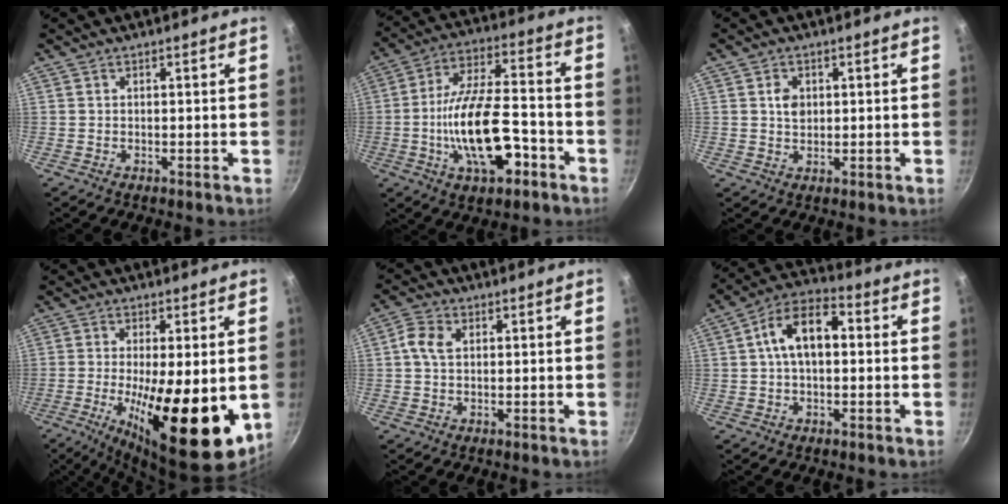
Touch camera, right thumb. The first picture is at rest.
{"total": 17.5, "force": [-5.2, 7.6, 14.8], "torque": [-0.260, 0.036, -0.087]}
{"total": 3.1, "force": [0.7, 2.4, 1.9], "torque": [-0.018, -0.002, 0.012]}
{"total": 21.0, "force": [-4.3, 6.7, 19.4], "torque": [-0.267, -0.037, -0.041]}
{"total": 4.4, "force": [0.9, 3.0, 3.1], "torque": [-0.066, 0.008, 0.013]}
{"total": 11.2, "force": [1.3, 6.4, 9.1], "torque": [-0.154, 0.032, 0.013]}